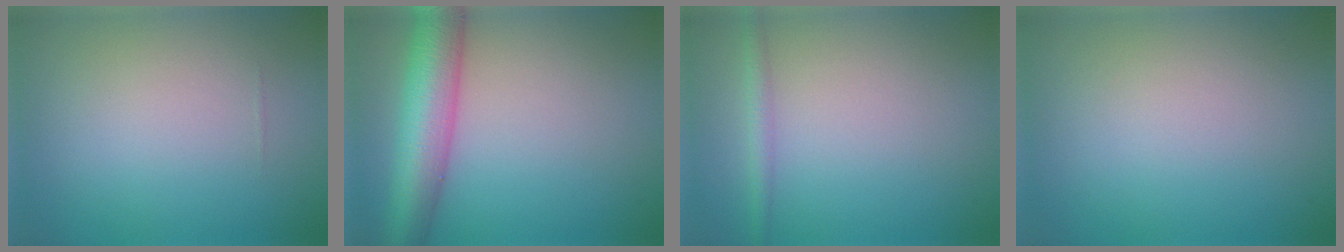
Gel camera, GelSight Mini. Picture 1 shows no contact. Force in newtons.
{"total": 8.1, "press": 8.1, "slide": 0.2}
{"total": 1.5, "press": 1.5, "slide": 0.1}
{"total": 0.0}